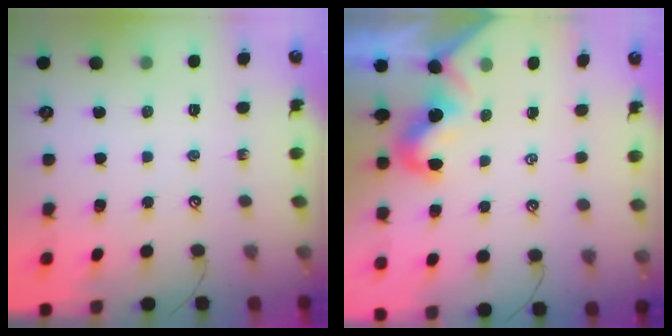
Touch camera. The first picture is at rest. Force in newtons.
{"total": 2.1, "press": 2.0, "slide": 0.6}